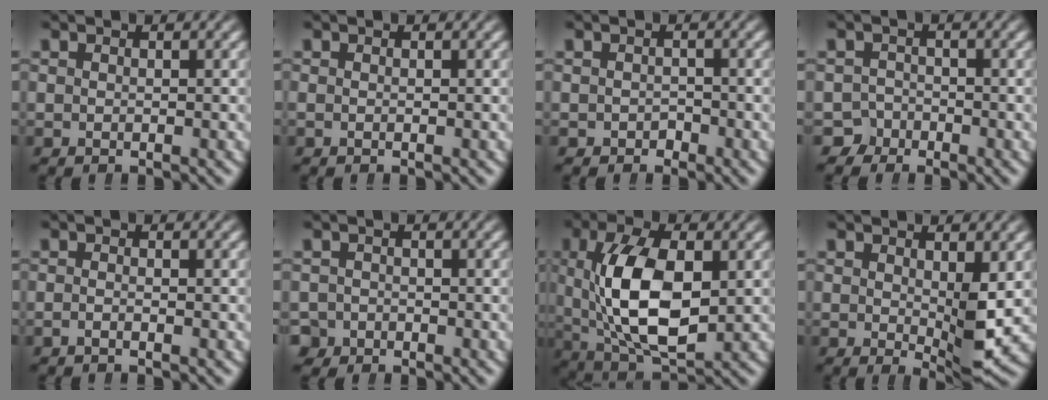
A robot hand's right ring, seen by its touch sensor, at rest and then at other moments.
{"total": 0.8, "force": [-0.4, 0.6, 0.5], "torque": [-0.019, -0.004, -0.008]}
{"total": 1.0, "force": [-0.8, 0.3, -0.5], "torque": [0.006, -0.006, -0.011]}
{"total": 2.6, "force": [-2.0, 1.7, -0.4], "torque": [0.000, -0.013, -0.036]}
{"total": 1.3, "force": [-1.0, 0.2, 0.8], "torque": [-0.024, -0.003, -0.022]}
{"total": 2.0, "force": [-1.5, 1.3, -0.4], "torque": [0.000, -0.017, -0.023]}
{"total": 8.8, "force": [0.2, 4.6, 7.5], "torque": [-0.161, -0.032, 0.027]}
{"total": 2.6, "force": [0.1, 0.6, 2.5], "torque": [-0.049, -0.023, 0.005]}